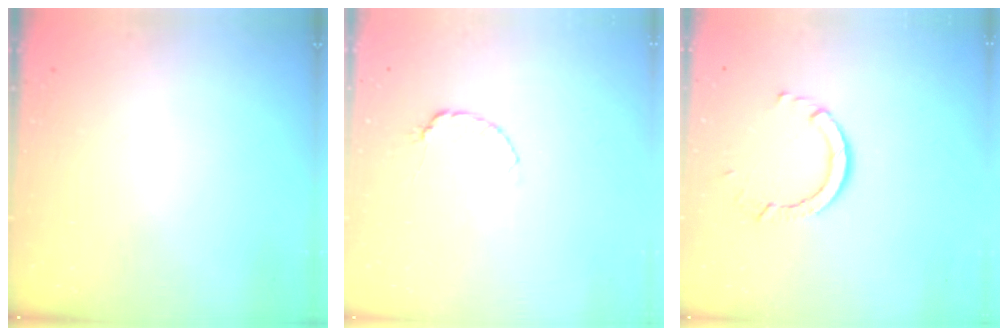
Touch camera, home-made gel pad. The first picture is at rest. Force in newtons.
{"total": 3.3, "press": 3.3, "slide": 0.3}
{"total": 5.1, "press": 5.1, "slide": 0.3}